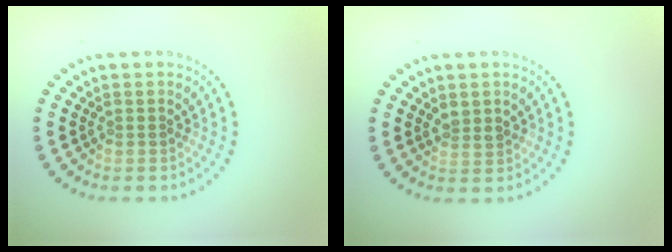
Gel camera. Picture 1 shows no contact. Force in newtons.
{"total": 1.4, "press": 1.2, "slide": 0.7}